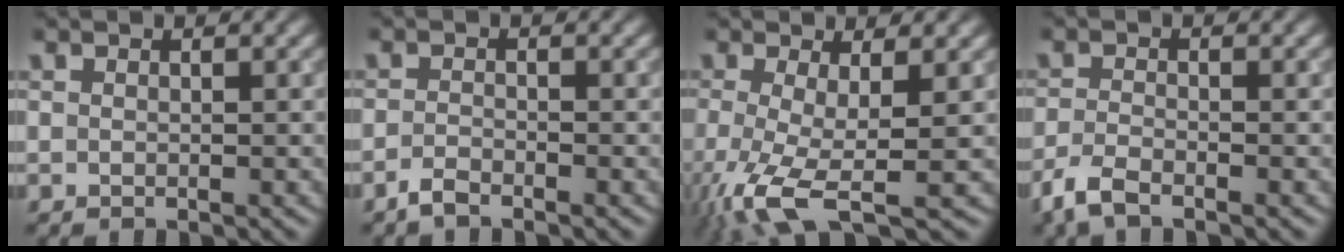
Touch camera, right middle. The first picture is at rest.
{"total": 1.5, "force": [-1.3, 0.2, 0.5], "torque": [-0.017, 0.000, -0.030]}
{"total": 6.6, "force": [-2.5, 1.7, 5.8], "torque": [-0.126, -0.015, -0.050]}
{"total": 2.8, "force": [-2.3, 0.6, 1.5], "torque": [-0.042, -0.009, -0.055]}